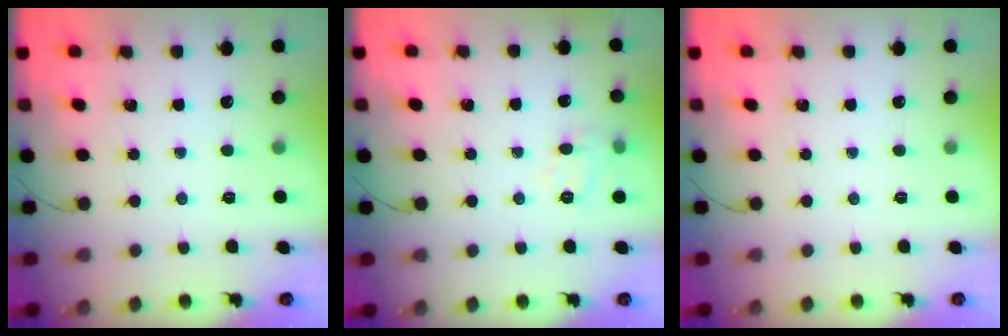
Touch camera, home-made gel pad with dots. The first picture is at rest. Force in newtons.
{"total": 8.3, "press": 8.2, "slide": 1.4}
{"total": 0.0}